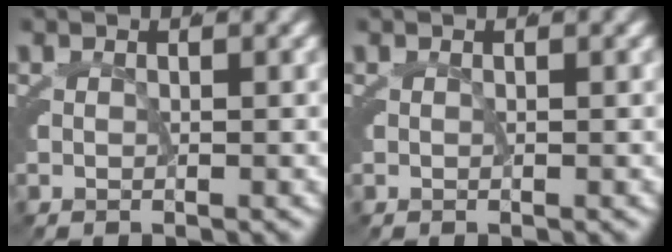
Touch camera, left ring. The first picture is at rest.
{"total": 0.0}